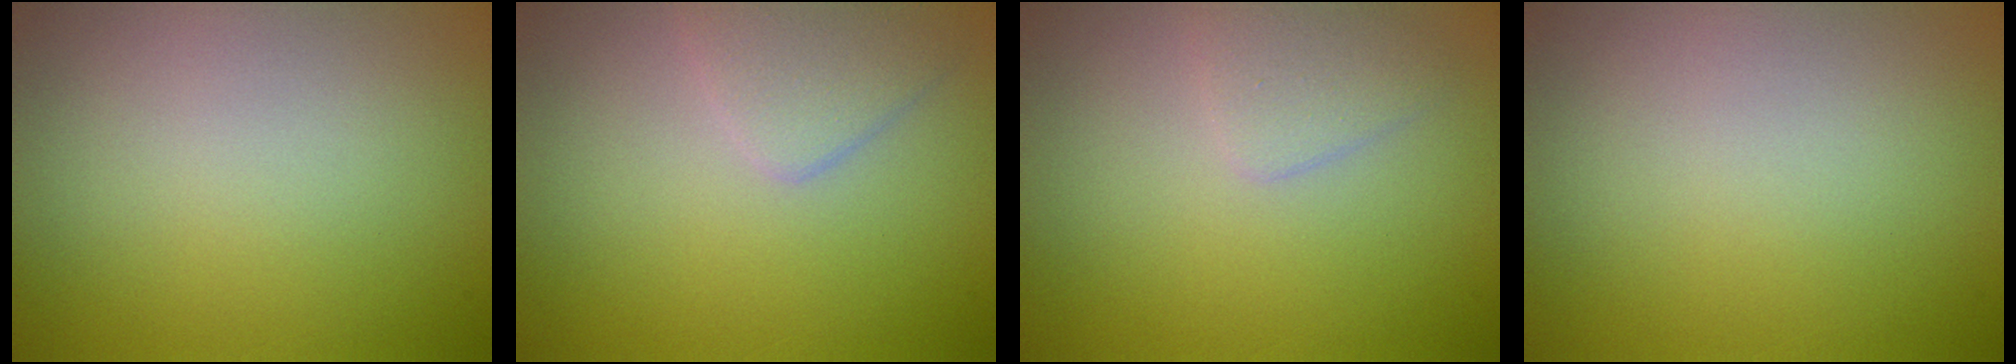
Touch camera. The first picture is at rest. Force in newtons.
{"total": 2.3, "press": 2.3, "slide": 0.1}
{"total": 1.6, "press": 1.6, "slide": 0.0}
{"total": 0.0}